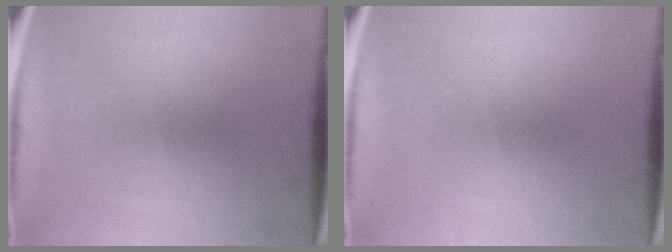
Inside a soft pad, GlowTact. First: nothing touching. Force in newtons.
{"total": 0.0}